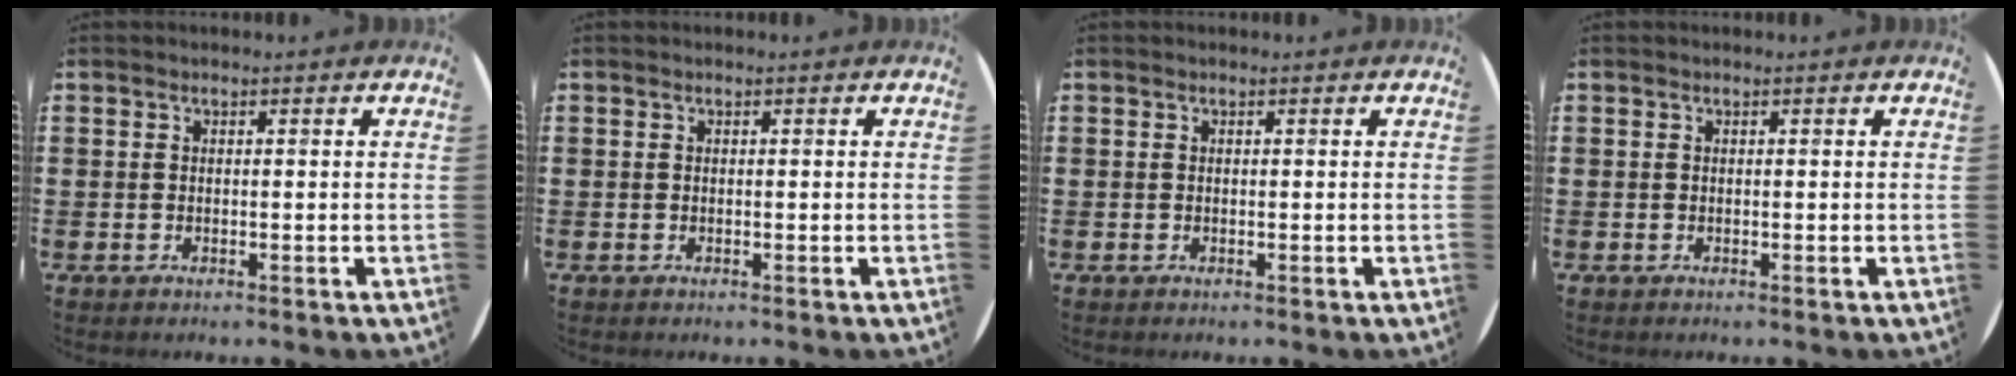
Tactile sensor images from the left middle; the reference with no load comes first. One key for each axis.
{"total": 0.0}
{"total": 0.0}
{"total": 0.0}